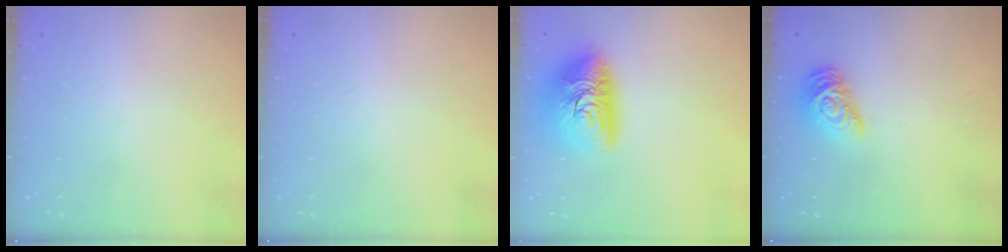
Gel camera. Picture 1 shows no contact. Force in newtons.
{"total": 0.0}
{"total": 14.9, "press": 14.9, "slide": 1.2}
{"total": 11.3, "press": 11.3, "slide": 0.4}